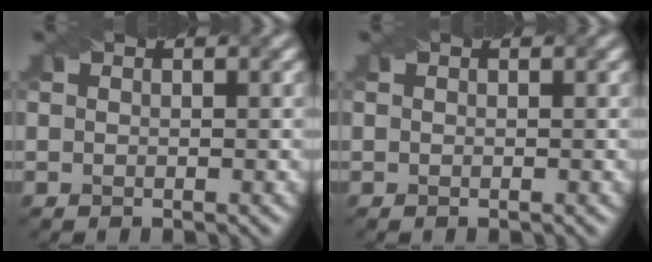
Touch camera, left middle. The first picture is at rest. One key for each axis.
{"total": 0.0}